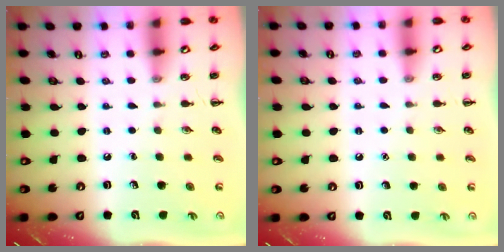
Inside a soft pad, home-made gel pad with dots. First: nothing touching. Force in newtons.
{"total": 1.5, "press": 1.4, "slide": 0.1}